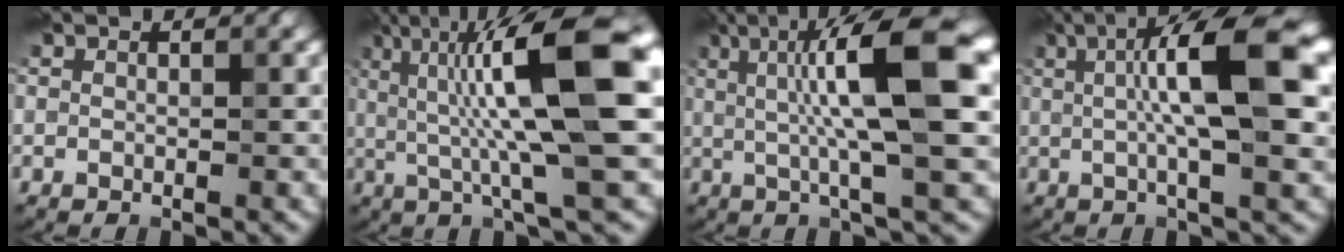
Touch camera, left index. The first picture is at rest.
{"total": 12.7, "force": [2.0, 2.6, 12.2], "torque": [-0.192, 0.019, 0.032]}
{"total": 11.2, "force": [2.0, 2.1, 10.8], "torque": [-0.161, 0.017, 0.030]}
{"total": 9.9, "force": [1.9, 2.0, 9.5], "torque": [-0.140, 0.012, 0.027]}